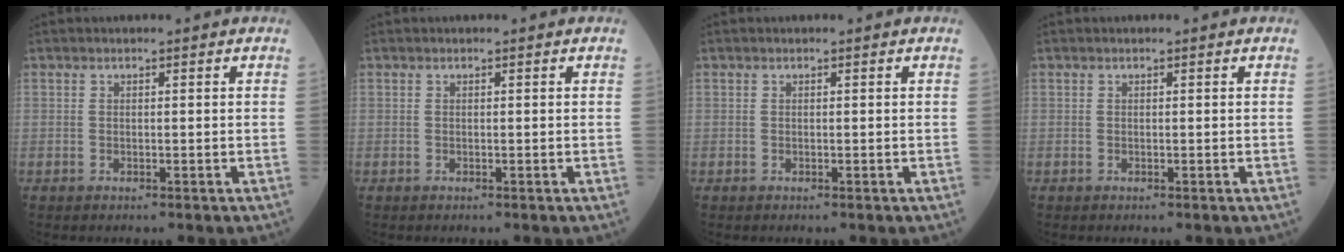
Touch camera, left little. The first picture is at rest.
{"total": 0.0}
{"total": 0.0}
{"total": 0.0}